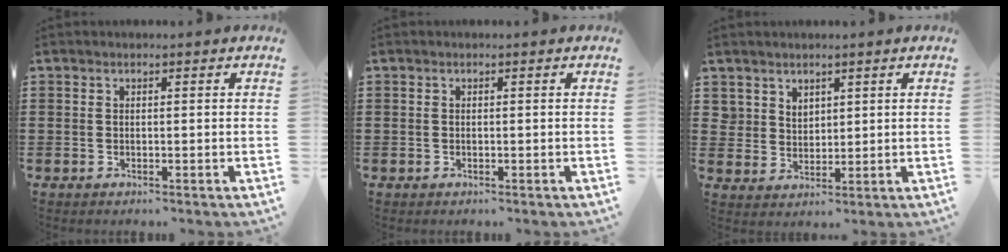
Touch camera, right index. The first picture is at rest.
{"total": 0.0}
{"total": 3.7, "force": [2.8, 2.4, 0.3], "torque": [-0.018, 0.003, 0.055]}